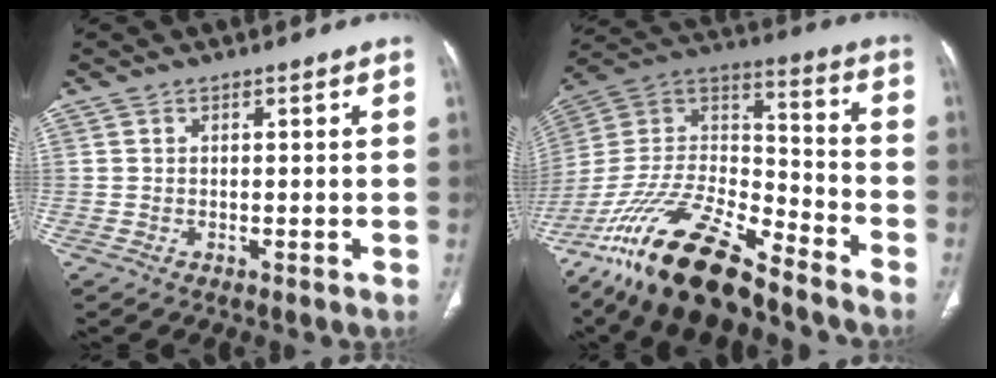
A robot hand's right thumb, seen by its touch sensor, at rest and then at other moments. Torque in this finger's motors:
{"motor_torque": [3.54, 1.14, 1.18, -1.59, 0.26]}